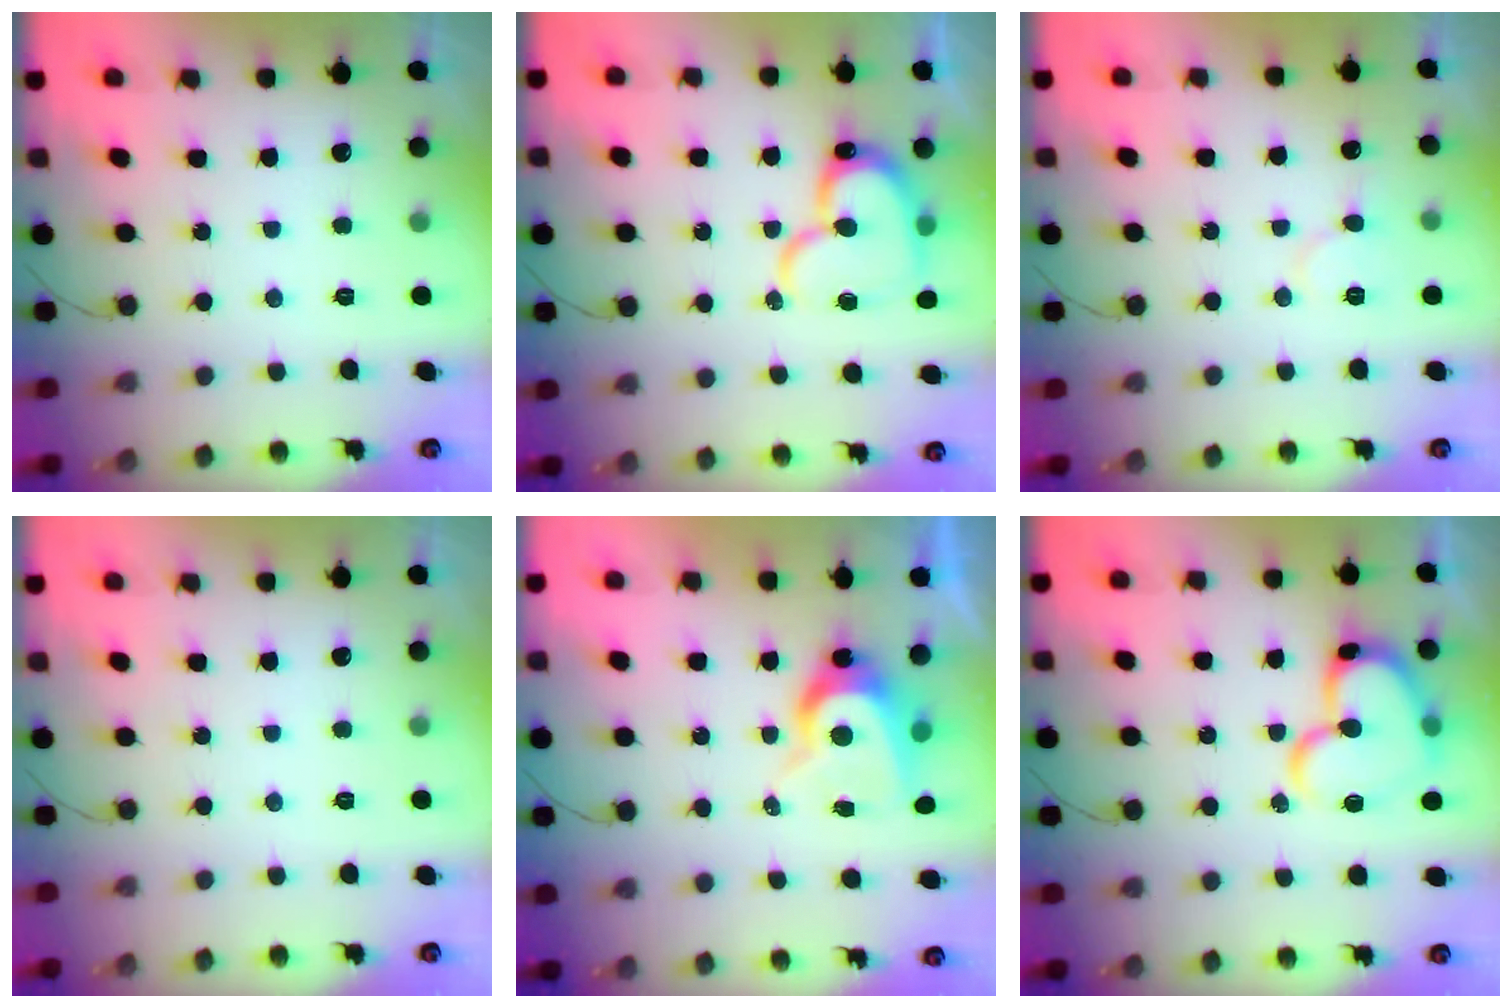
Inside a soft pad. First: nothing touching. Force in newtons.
{"total": 16.3, "press": 16.3, "slide": 1.2}
{"total": 6.8, "press": 6.8, "slide": 0.7}
{"total": 0.0}
{"total": 8.1, "press": 8.0, "slide": 0.4}
{"total": 17.6, "press": 17.5, "slide": 1.4}